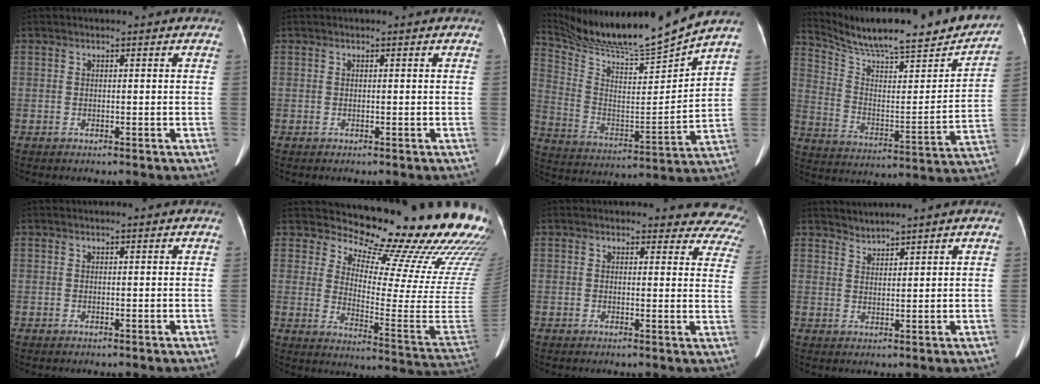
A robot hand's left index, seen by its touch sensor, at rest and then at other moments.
{"total": 0.0}
{"total": 16.7, "force": [15.8, -1.9, 5.1], "torque": [-0.113, -0.039, 0.277]}
{"total": 24.5, "force": [21.7, 2.9, 11.0], "torque": [-0.180, -0.033, 0.314]}
{"total": 0.6, "force": [0.6, 0.1, 0.2], "torque": [-0.005, 0.007, 0.008]}
{"total": 24.0, "force": [22.1, 2.8, 8.9], "torque": [-0.132, -0.144, 0.260]}
{"total": 11.6, "force": [11.0, 3.7, 0.7], "torque": [0.053, -0.059, 0.070]}
{"total": 2.4, "force": [2.4, -0.2, -0.1], "torque": [-0.001, 0.012, 0.050]}